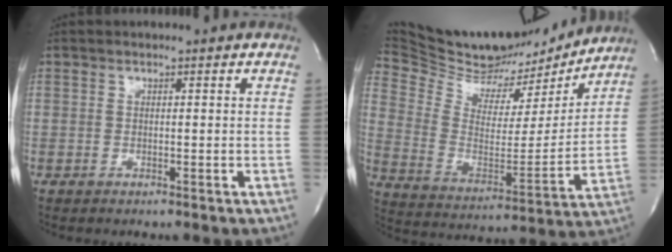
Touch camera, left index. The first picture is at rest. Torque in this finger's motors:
{"motor_torque": [0.35, -0.35, 0.03, 0.01]}